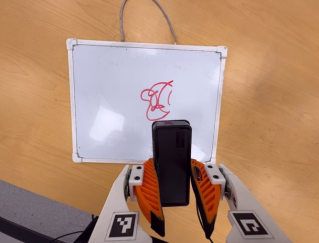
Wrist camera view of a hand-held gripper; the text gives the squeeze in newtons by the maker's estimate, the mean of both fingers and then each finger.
{"total": 7.2, "left": 6.1, "right": 8.3}